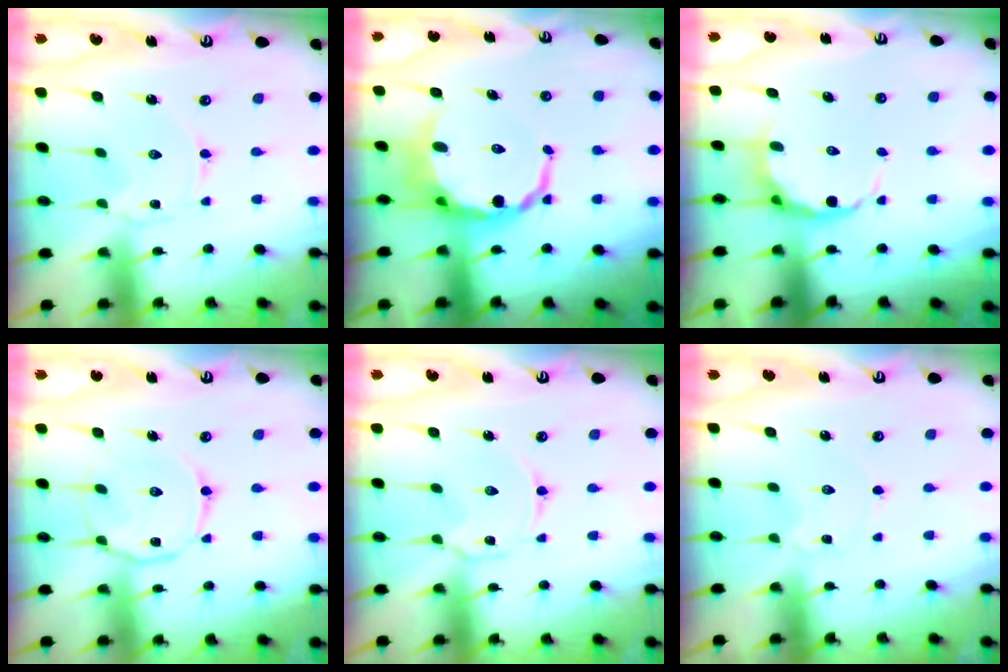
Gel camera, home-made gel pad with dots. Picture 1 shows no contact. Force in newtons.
{"total": 10.4, "press": 10.1, "slide": 2.7}
{"total": 6.1, "press": 5.9, "slide": 1.9}
{"total": 9.5, "press": 9.5, "slide": 0.7}
{"total": 2.6, "press": 2.6, "slide": 0.3}
{"total": 2.2, "press": 2.2, "slide": 0.2}